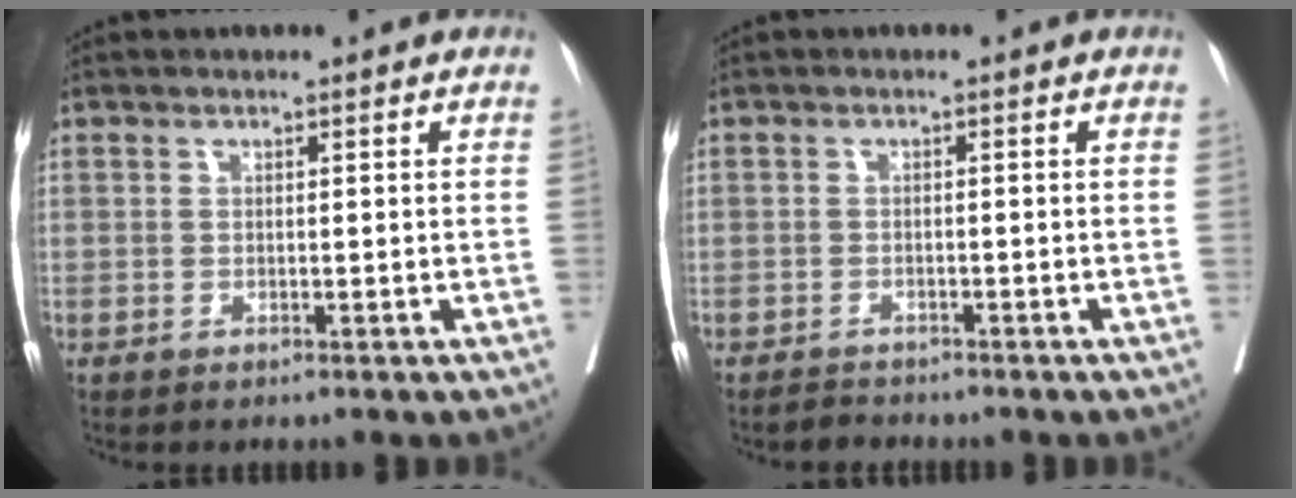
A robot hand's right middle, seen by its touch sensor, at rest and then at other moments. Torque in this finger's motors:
{"motor_torque": [0.31, -0.34, -0.01, 0.00]}